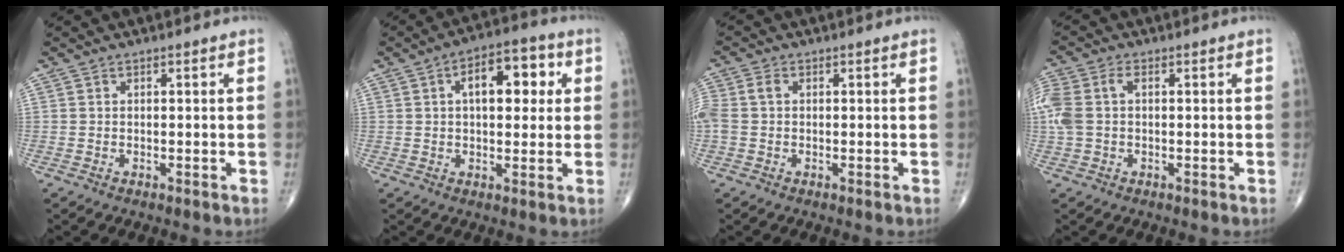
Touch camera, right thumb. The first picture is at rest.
{"total": 10.7, "force": [2.6, 5.6, 8.7], "torque": [-0.096, 0.017, 0.032]}
{"total": 3.9, "force": [0.3, 2.8, 2.7], "torque": [-0.080, 0.016, 0.005]}
{"total": 8.5, "force": [0.7, 5.6, 6.4], "torque": [-0.182, 0.023, 0.016]}